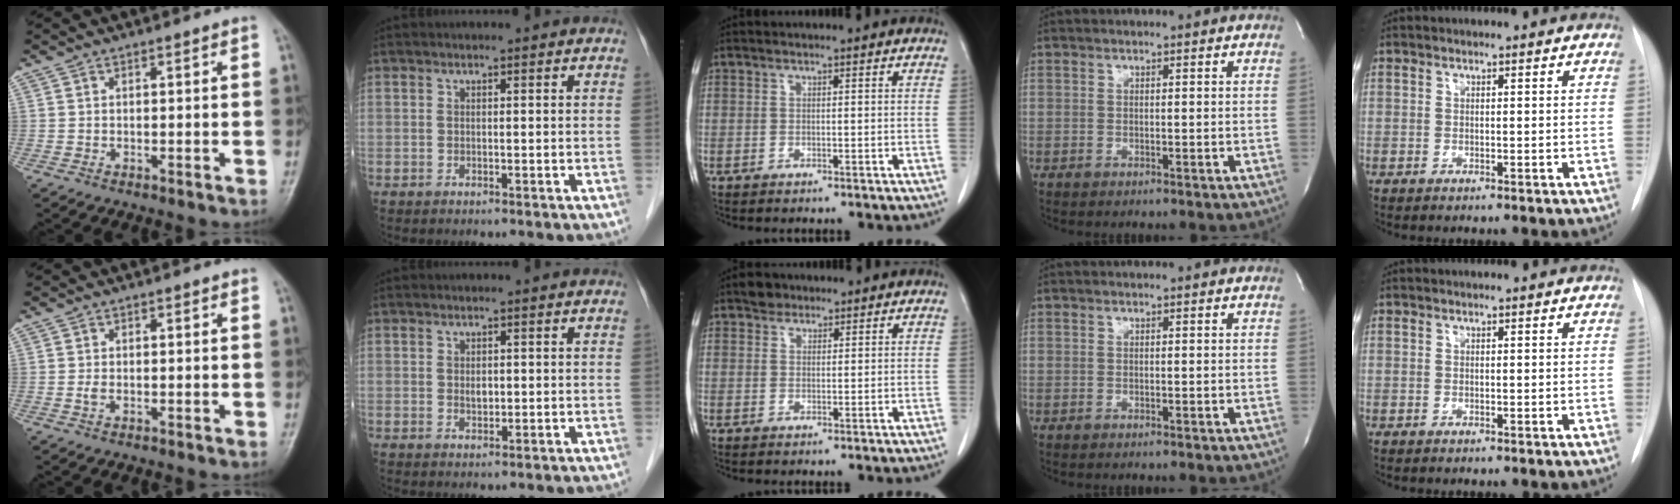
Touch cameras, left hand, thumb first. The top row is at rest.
{"thumb": {"total": 1.0, "force": [-0.3, 0.5, 0.8], "torque": [-0.019, -0.001, -0.006]}, "index": {"total": 1.4, "force": [0.1, 0.9, 1.1], "torque": [-0.017, -0.003, 0.003]}, "middle": {"total": 2.2, "force": [1.7, 1.4, 0.4], "torque": [-0.008, 0.005, 0.026]}}